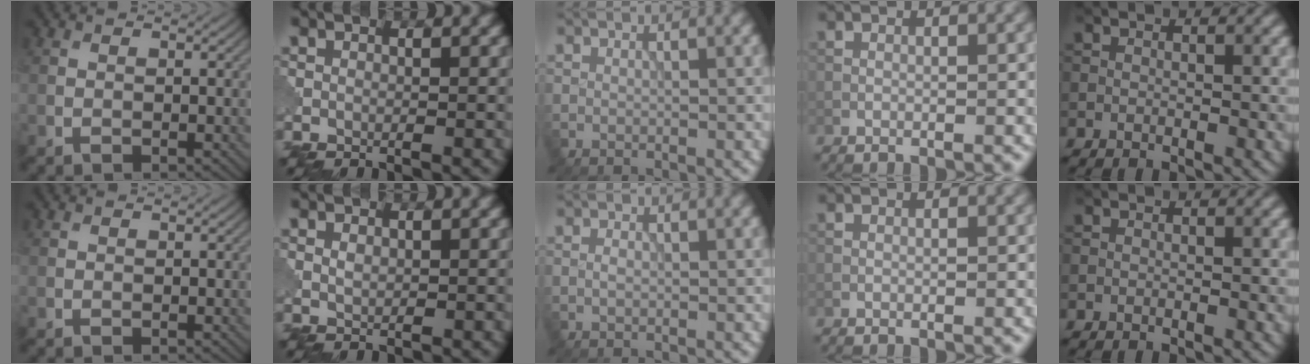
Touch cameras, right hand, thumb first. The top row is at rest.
{"index": {"total": 0.8, "force": [0.3, 0.5, 0.5], "torque": [-0.015, 0.000, 0.008]}, "middle": {"total": 0.8, "force": [-0.1, 0.5, 0.6], "torque": [-0.013, 0.001, -0.004]}}